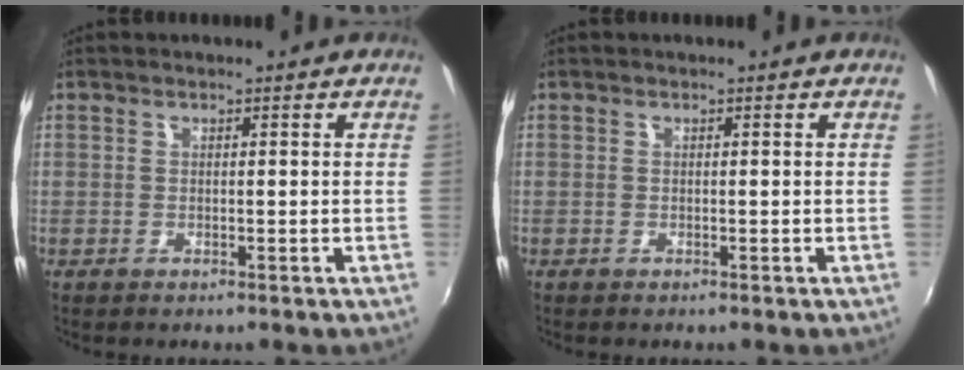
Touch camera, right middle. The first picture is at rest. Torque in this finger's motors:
{"motor_torque": [1.05, -1.09, -0.48, -0.21]}